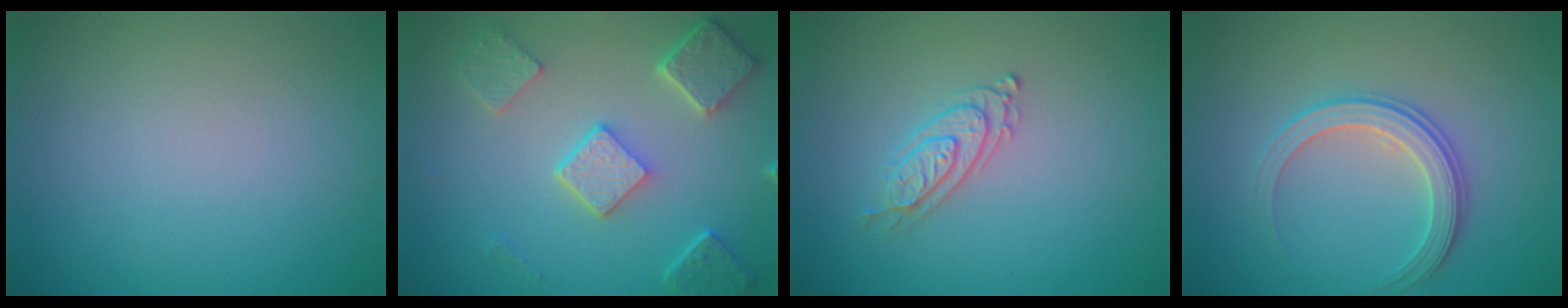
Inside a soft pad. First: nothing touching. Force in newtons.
{"total": 5.4, "press": 4.2, "slide": 3.4}
{"total": 2.2, "press": 2.0, "slide": 0.8}
{"total": 2.9, "press": 2.8, "slide": 0.6}